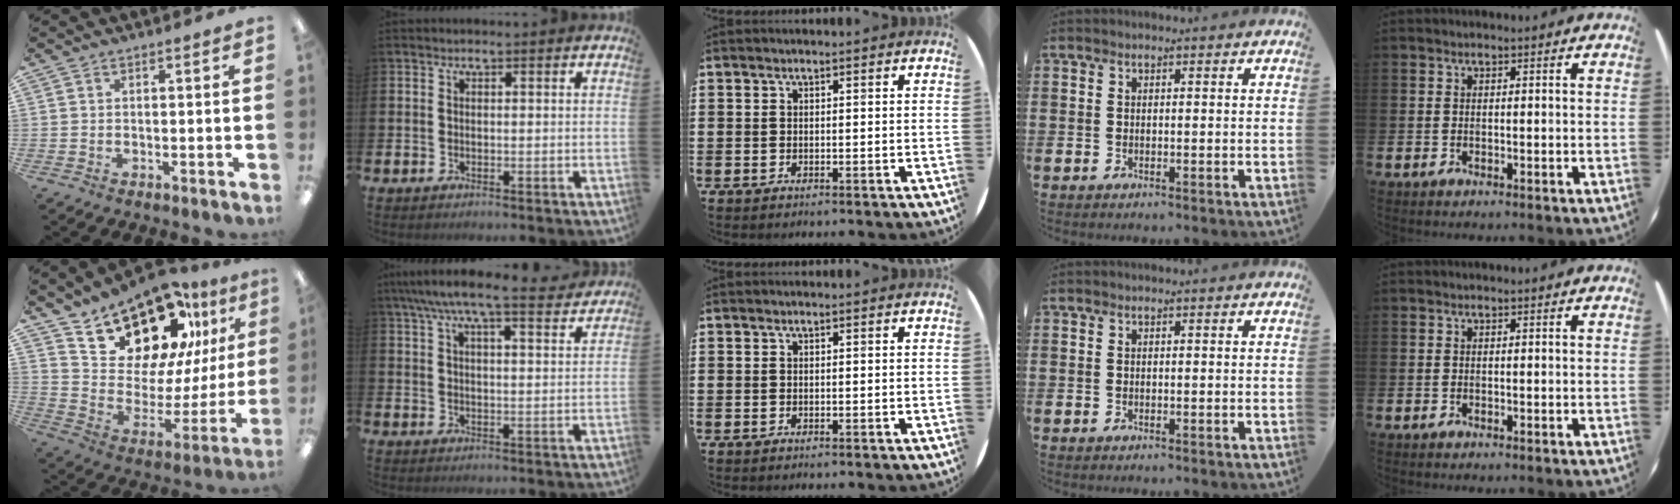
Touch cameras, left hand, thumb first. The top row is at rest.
{"thumb": {"total": 20.0, "force": [16.4, 9.0, 7.3], "torque": [-0.118, -0.118, 0.291]}, "index": {"total": 7.5, "force": [6.7, 0.9, 3.1], "torque": [-0.066, -0.032, 0.115]}}